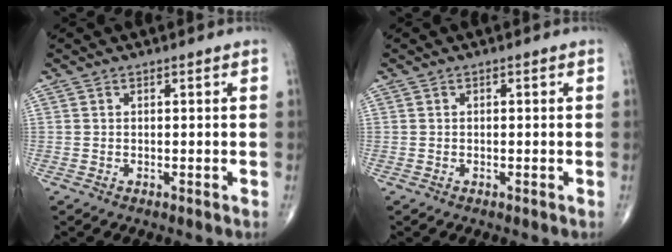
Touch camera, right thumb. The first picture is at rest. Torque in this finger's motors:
{"motor_torque": [-0.17, -0.03, 0.06, 0.12, 0.02]}